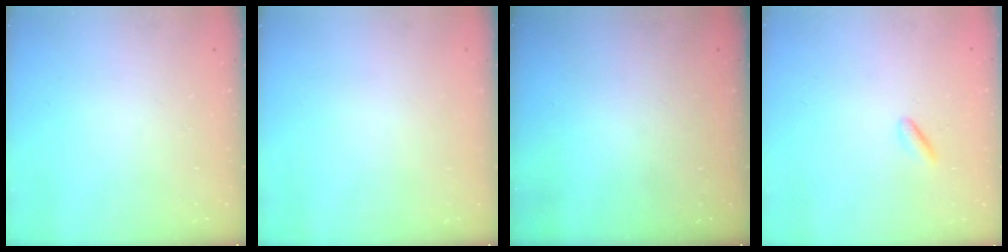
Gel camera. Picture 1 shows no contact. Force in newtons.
{"total": 0.0}
{"total": 0.0}
{"total": 2.2, "press": 2.0, "slide": 0.9}